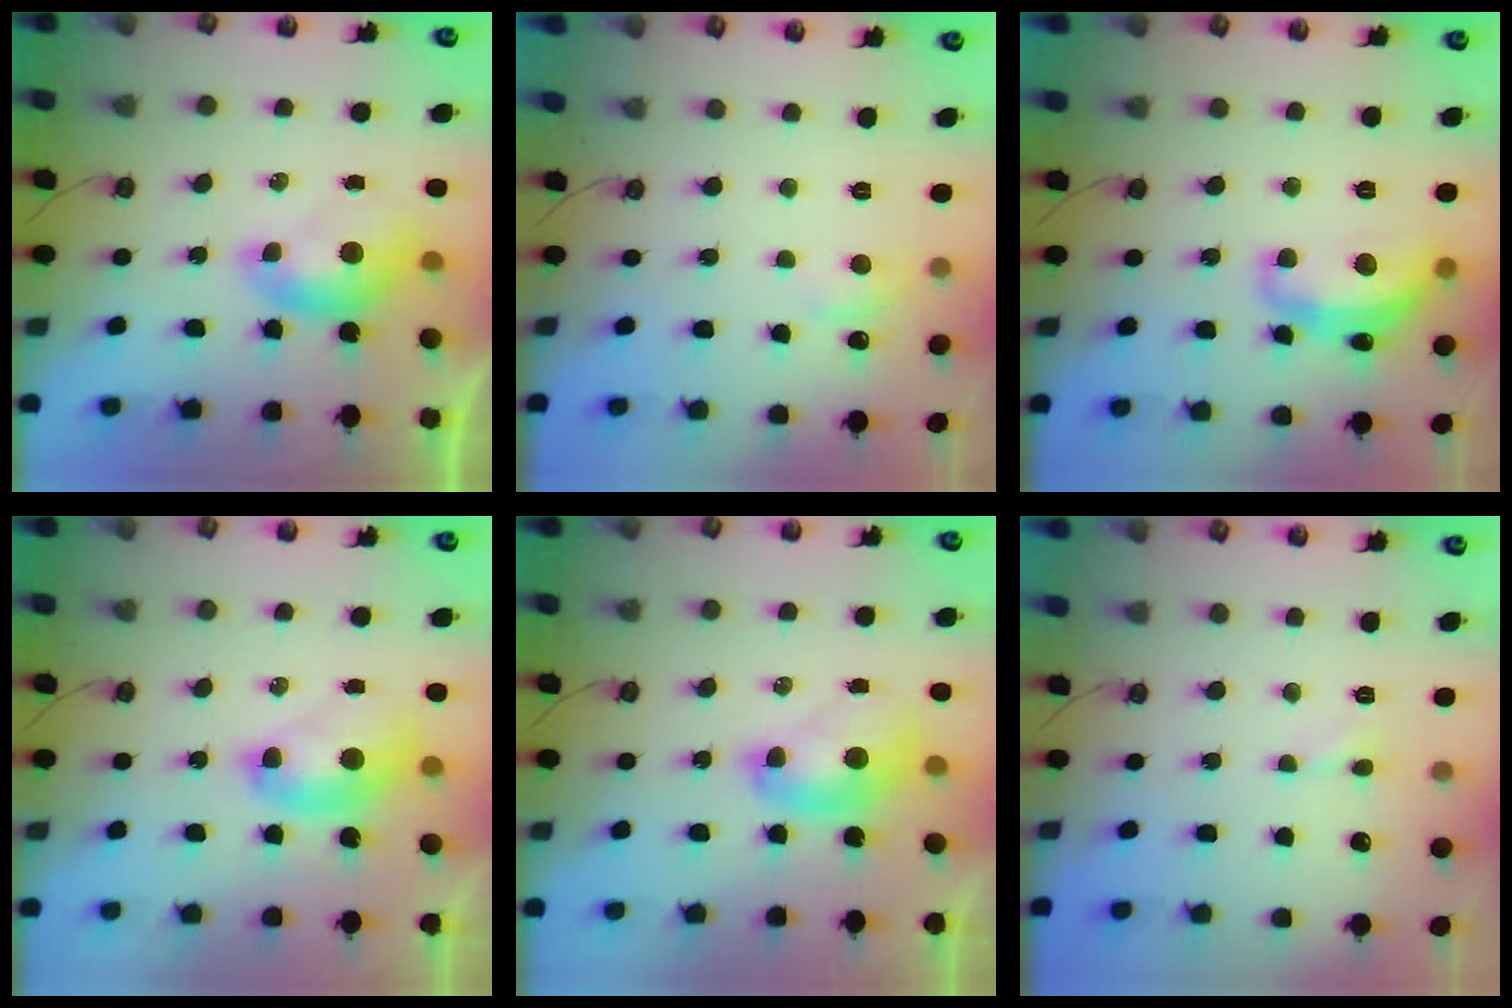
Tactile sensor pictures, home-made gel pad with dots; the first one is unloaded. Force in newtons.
{"total": 1.4, "press": 1.1, "slide": 0.9}
{"total": 8.4, "press": 8.4, "slide": 0.7}
{"total": 2.5, "press": 2.5, "slide": 0.1}
{"total": 2.2, "press": 2.2, "slide": 0.2}
{"total": 0.8, "press": 0.8, "slide": 0.3}